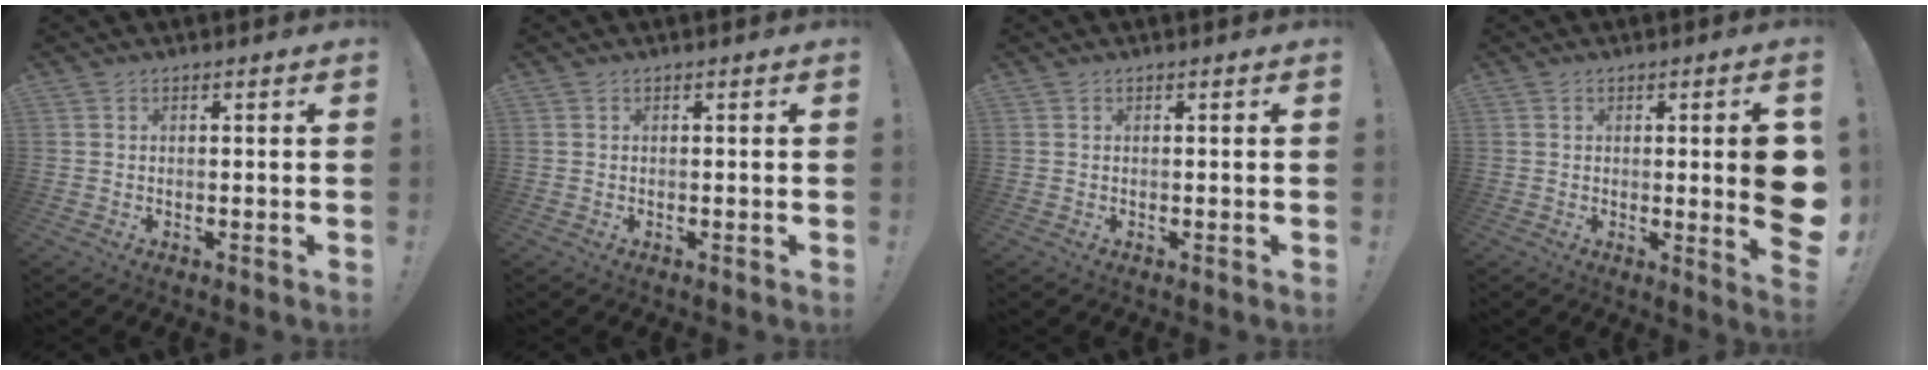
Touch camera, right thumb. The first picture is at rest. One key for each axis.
{"total": 0.0}
{"total": 0.0}
{"total": 8.4, "fx": 0.6, "fy": 0.6, "fz": 8.3, "tx": -0.112, "ty": -0.018, "tz": 0.009}